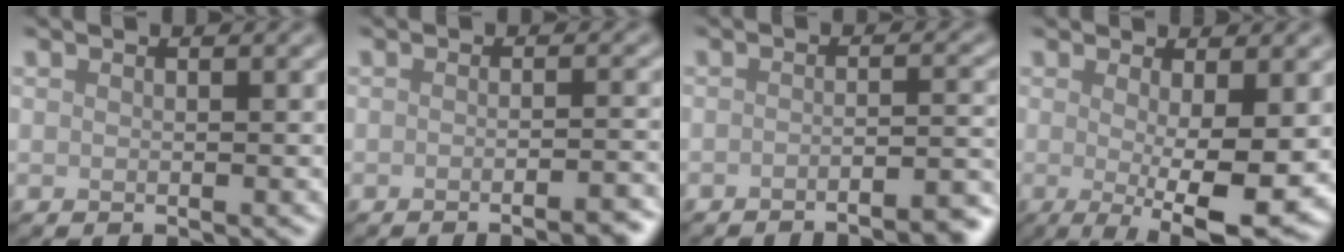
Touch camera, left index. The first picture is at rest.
{"total": 3.7, "force": [-2.2, 0.9, 2.8], "torque": [-0.023, 0.009, -0.034]}
{"total": 4.4, "force": [-3.4, 0.9, 2.7], "torque": [-0.025, 0.010, -0.049]}
{"total": 7.9, "force": [-0.7, 1.8, 7.7], "torque": [-0.107, -0.017, -0.007]}